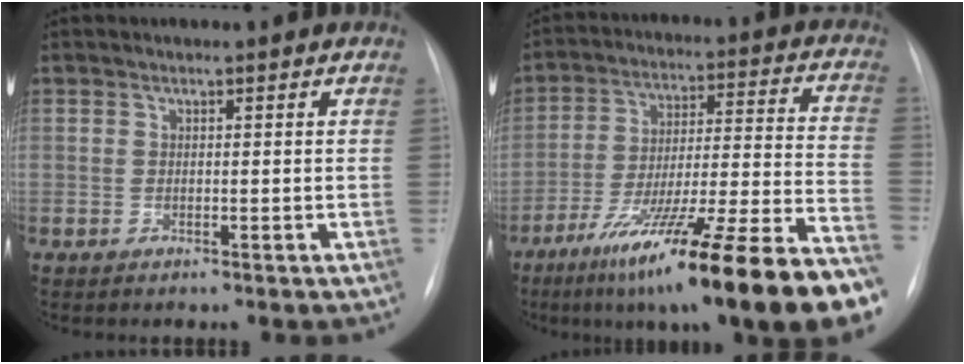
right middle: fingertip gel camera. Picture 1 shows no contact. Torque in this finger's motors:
{"motor_torque": [1.56, -0.57, 0.62, 0.21]}